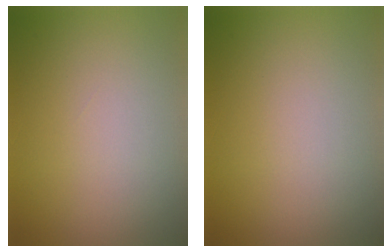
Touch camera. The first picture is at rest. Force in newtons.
{"total": 0.0}